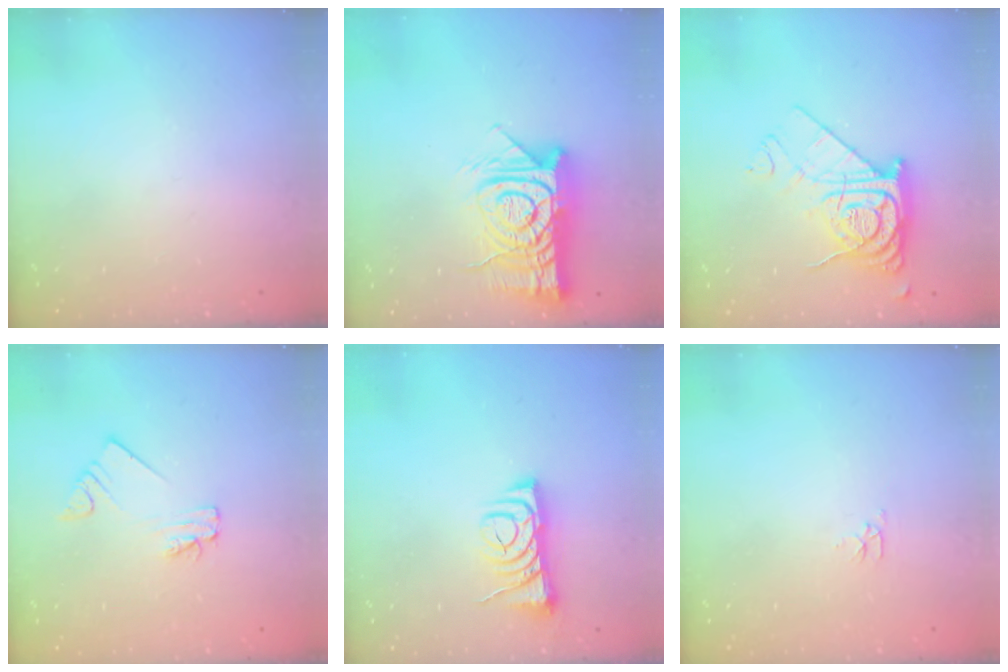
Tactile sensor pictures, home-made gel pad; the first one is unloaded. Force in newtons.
{"total": 16.8, "press": 16.8, "slide": 1.7}
{"total": 13.2, "press": 13.1, "slide": 1.4}
{"total": 2.0, "press": 2.0, "slide": 0.1}
{"total": 9.8, "press": 9.7, "slide": 1.1}
{"total": 2.8, "press": 2.7, "slide": 0.4}